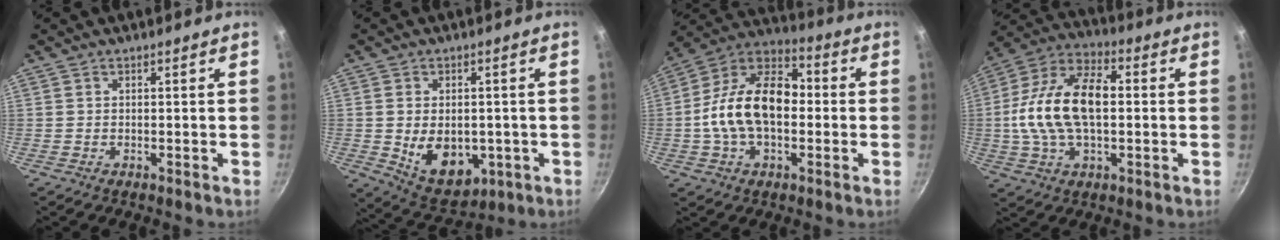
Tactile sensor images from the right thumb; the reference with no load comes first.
{"total": 11.5, "force": [-1.7, 7.8, 8.2], "torque": [-0.097, -0.009, -0.003]}
{"total": 18.1, "force": [-1.1, 11.4, 14.0], "torque": [-0.217, 0.043, -0.042]}
{"total": 18.2, "force": [0.2, 10.1, 15.1], "torque": [-0.271, 0.035, -0.010]}